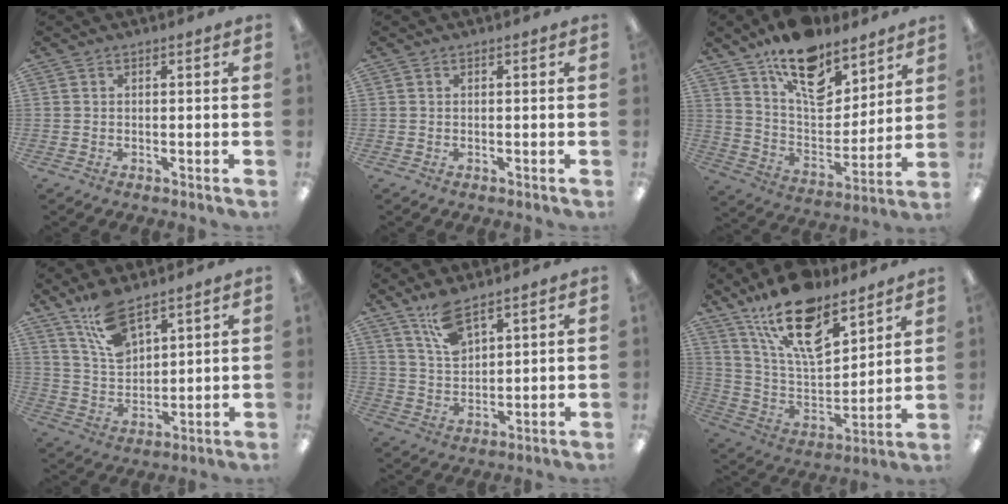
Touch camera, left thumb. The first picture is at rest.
{"total": 0.0}
{"total": 17.7, "force": [12.9, 8.7, 8.5], "torque": [-0.135, -0.083, 0.227]}
{"total": 11.5, "force": [8.4, 4.8, 6.2], "torque": [-0.128, -0.033, 0.157]}
{"total": 8.7, "force": [6.5, 3.2, 4.9], "torque": [-0.097, -0.026, 0.117]}
{"total": 20.3, "force": [14.0, 8.5, 12.0], "torque": [-0.209, -0.079, 0.245]}